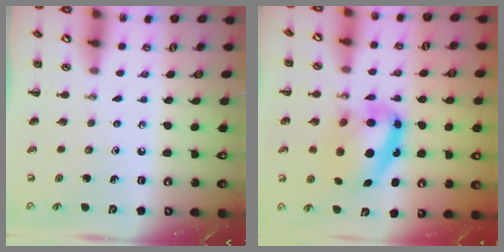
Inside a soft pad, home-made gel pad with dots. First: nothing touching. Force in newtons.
{"total": 12.7, "press": 12.3, "slide": 3.0}